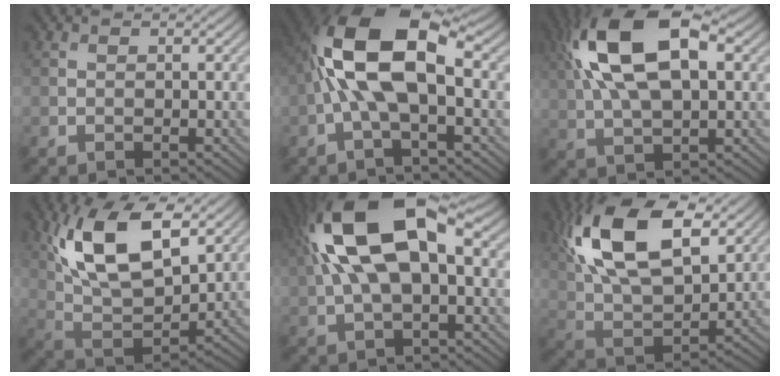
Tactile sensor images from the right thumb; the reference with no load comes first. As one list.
[{"total": 12.8, "force": [0.5, 5.3, 11.6], "torque": [-0.232, 0.024, -0.001]}, {"total": 15.3, "force": [4.5, 7.4, 12.6], "torque": [-0.252, 0.023, 0.075]}, {"total": 14.5, "force": [6.1, 7.0, 11.2], "torque": [-0.233, 0.002, 0.119]}, {"total": 16.4, "force": [3.5, 7.8, 14.0], "torque": [-0.288, 0.030, 0.053]}, {"total": 17.0, "force": [7.4, 8.4, 12.8], "torque": [-0.283, 0.020, 0.133]}]